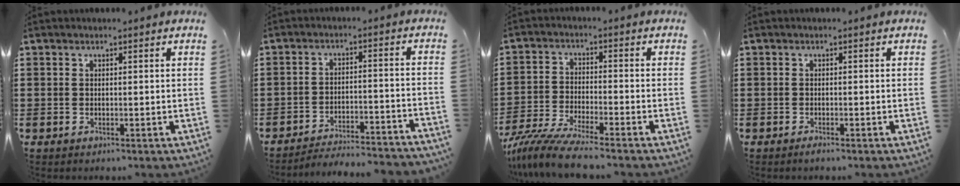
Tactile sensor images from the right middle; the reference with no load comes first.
{"total": 4.3, "force": [-4.2, 0.0, 0.8], "torque": [-0.018, 0.000, -0.088]}
{"total": 7.4, "force": [-6.8, 0.1, 2.9], "torque": [-0.073, -0.012, -0.136]}
{"total": 0.8, "force": [-0.7, 0.1, 0.3], "torque": [-0.009, -0.003, -0.013]}